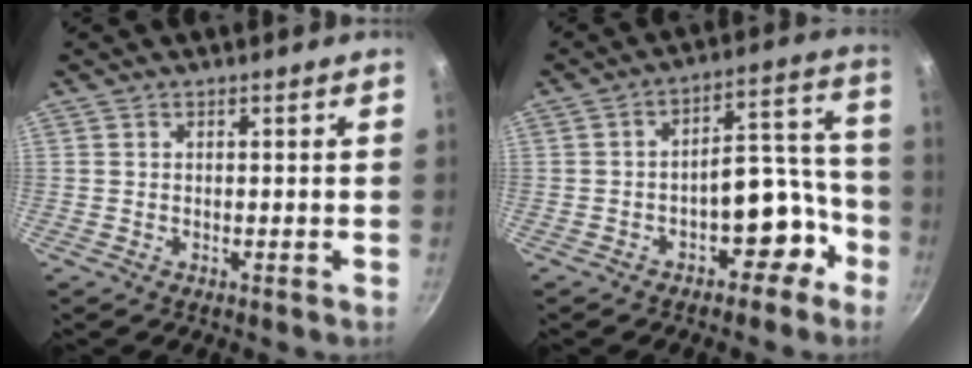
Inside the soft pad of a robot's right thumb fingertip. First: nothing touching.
{"total": 10.8, "force": [-5.1, 6.5, 7.0], "torque": [-0.032, 0.095, -0.057]}